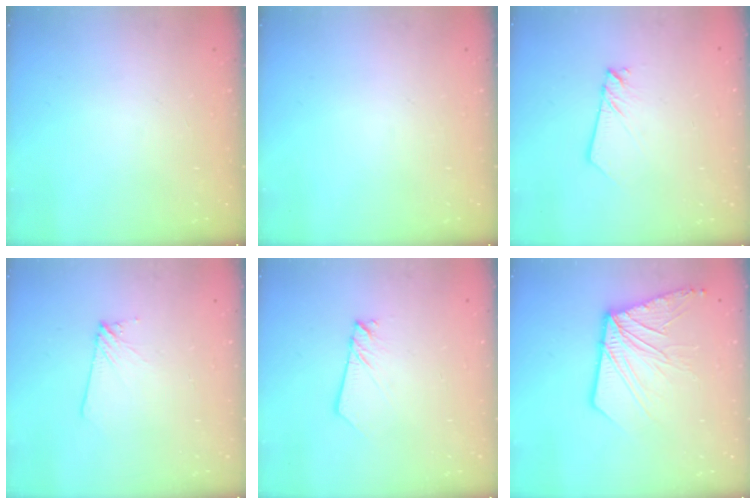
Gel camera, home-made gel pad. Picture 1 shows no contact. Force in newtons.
{"total": 0.0}
{"total": 2.7, "press": 2.6, "slide": 0.3}
{"total": 4.3, "press": 4.2, "slide": 0.6}
{"total": 2.7, "press": 2.6, "slide": 0.3}
{"total": 14.4, "press": 14.4, "slide": 1.5}